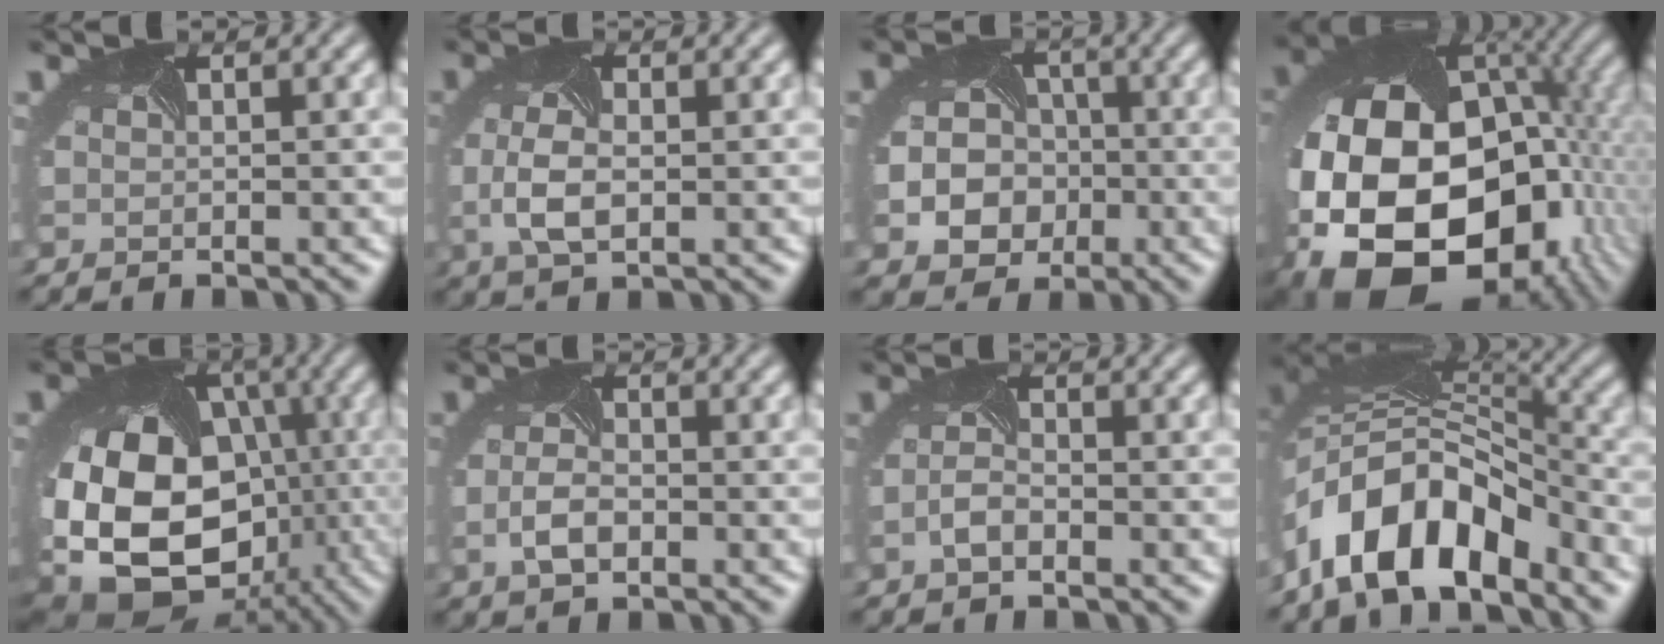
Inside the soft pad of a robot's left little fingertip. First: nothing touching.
{"total": 3.3, "force": [-0.9, 1.7, 2.7], "torque": [-0.074, -0.003, -0.010]}
{"total": 6.4, "force": [-2.1, 5.4, 2.8], "torque": [-0.038, -0.024, -0.029]}
{"total": 21.8, "force": [-4.6, 15.3, 14.9], "torque": [-0.304, -0.056, -0.048]}
{"total": 18.7, "force": [-3.9, 14.1, 11.6], "torque": [-0.239, -0.043, -0.036]}
{"total": 2.6, "force": [-1.4, 1.2, 1.8], "torque": [-0.054, -0.004, -0.019]}
{"total": 1.7, "force": [-1.5, 0.3, 0.8], "torque": [-0.029, -0.001, -0.025]}
{"total": 9.1, "force": [-5.7, 4.0, 5.9], "torque": [-0.111, 0.003, -0.103]}